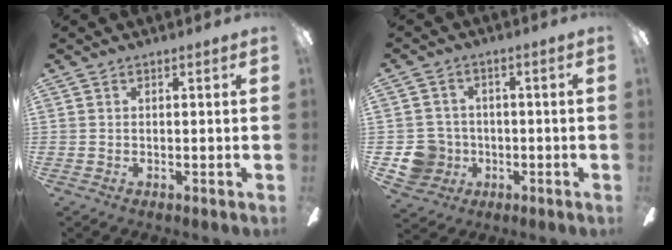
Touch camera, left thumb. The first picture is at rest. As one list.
[{"total": 7.8, "force": [-1.7, 7.4, 1.6], "torque": [-0.057, 0.014, -0.026]}]